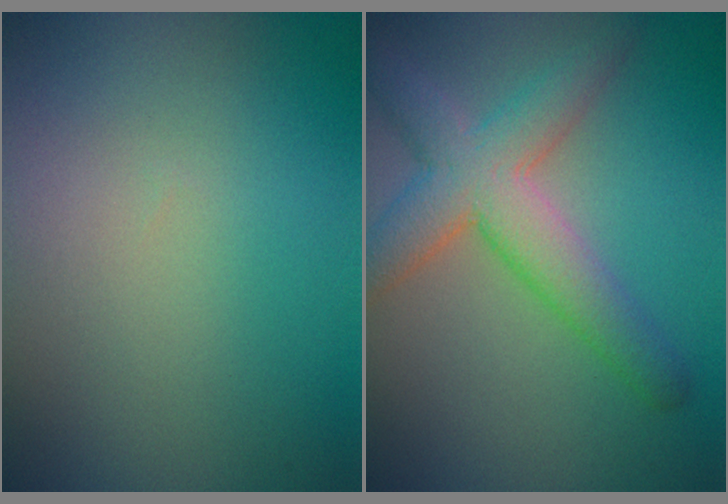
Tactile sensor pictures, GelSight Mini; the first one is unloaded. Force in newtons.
{"total": 5.5, "press": 5.5, "slide": 0.1}